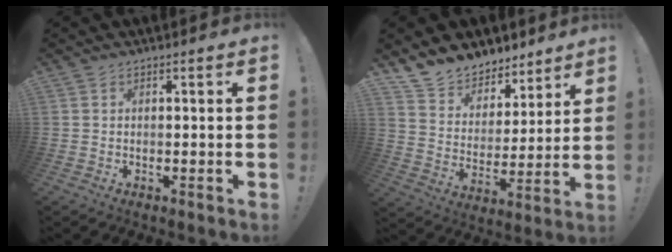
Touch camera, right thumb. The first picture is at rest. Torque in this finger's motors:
{"motor_torque": [0.04, 0.17, 0.57, 0.53, 0.01]}